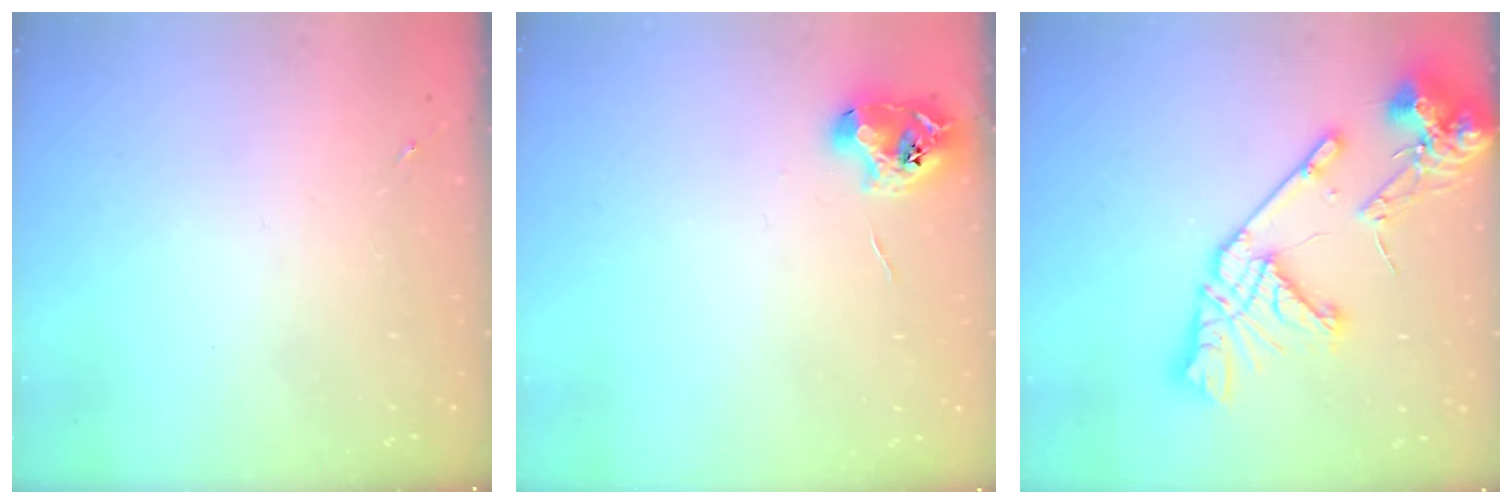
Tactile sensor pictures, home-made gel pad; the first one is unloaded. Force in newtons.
{"total": 8.7, "press": 8.6, "slide": 0.8}
{"total": 20.9, "press": 20.7, "slide": 2.5}